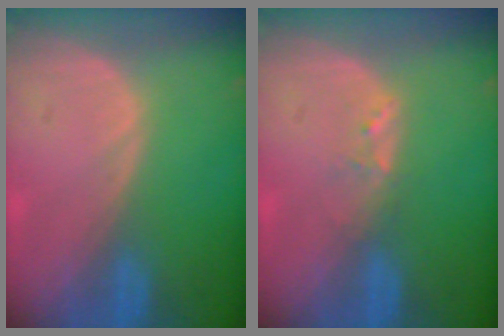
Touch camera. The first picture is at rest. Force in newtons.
{"total": 1.6, "press": 1.5, "slide": 0.3}